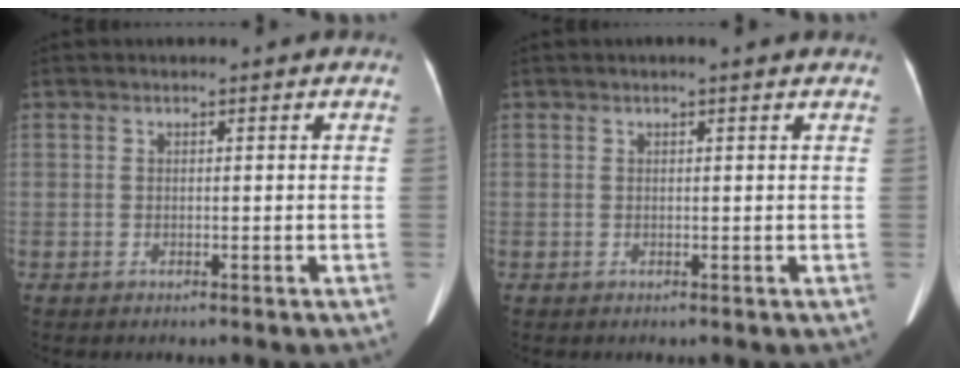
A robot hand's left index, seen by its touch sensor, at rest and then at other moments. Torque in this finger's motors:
{"motor_torque": [0.14, -0.02, -0.04, -0.07]}